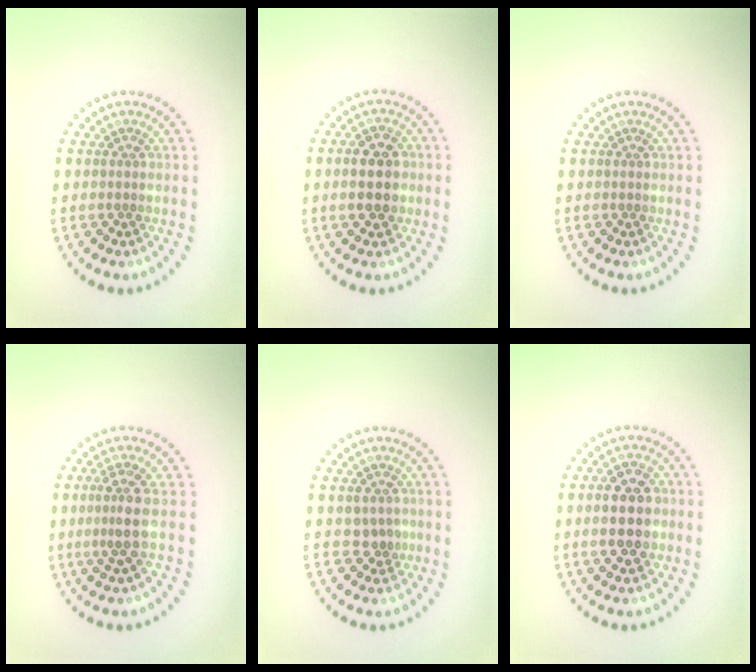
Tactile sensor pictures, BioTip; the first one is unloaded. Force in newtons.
{"total": 3.4, "press": 3.4, "slide": 0.1}
{"total": 0.0}
{"total": 2.6, "press": 1.9, "slide": 1.7}
{"total": 1.4, "press": 1.2, "slide": 0.6}
{"total": 4.5, "press": 4.5, "slide": 0.3}